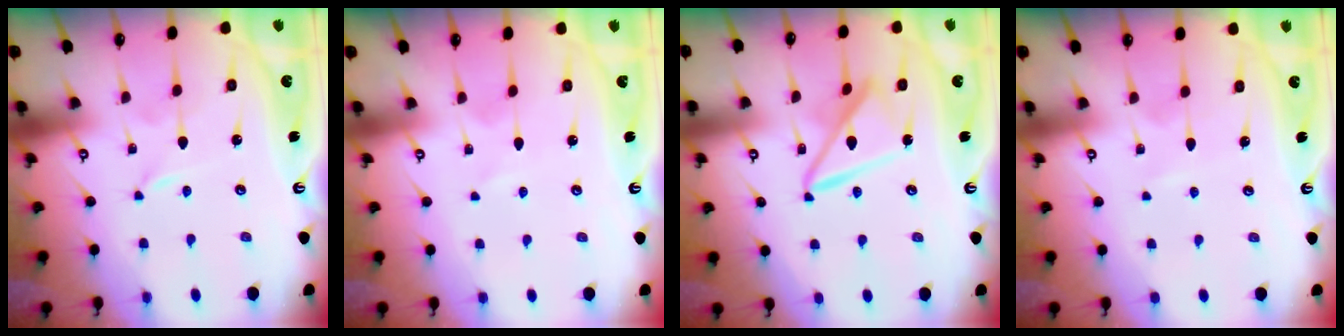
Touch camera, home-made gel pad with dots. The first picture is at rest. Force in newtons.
{"total": 1.4, "press": 1.4, "slide": 0.3}
{"total": 13.0, "press": 12.9, "slide": 1.2}
{"total": 2.2, "press": 2.1, "slide": 0.3}